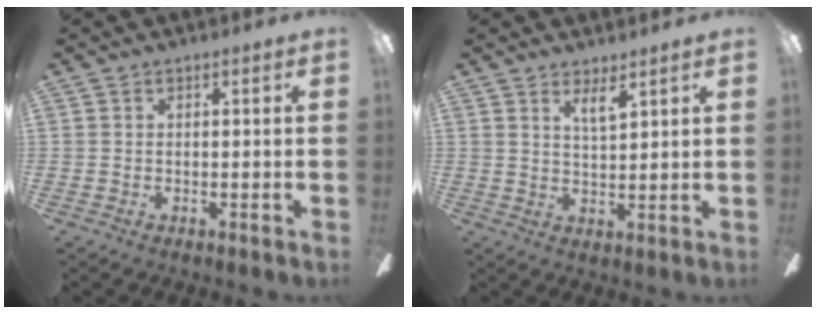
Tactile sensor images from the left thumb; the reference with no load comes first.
{"total": 4.3, "force": [3.2, 1.0, 2.7], "torque": [-0.044, -0.015, 0.053]}